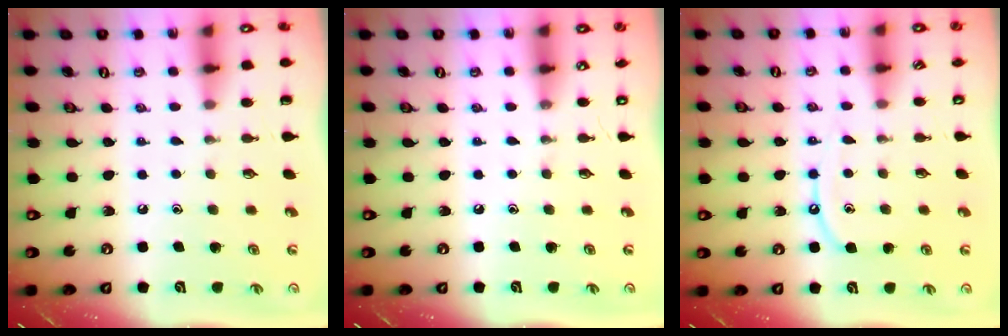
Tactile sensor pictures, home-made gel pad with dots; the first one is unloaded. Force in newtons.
{"total": 0.0}
{"total": 8.3, "press": 8.2, "slide": 1.0}